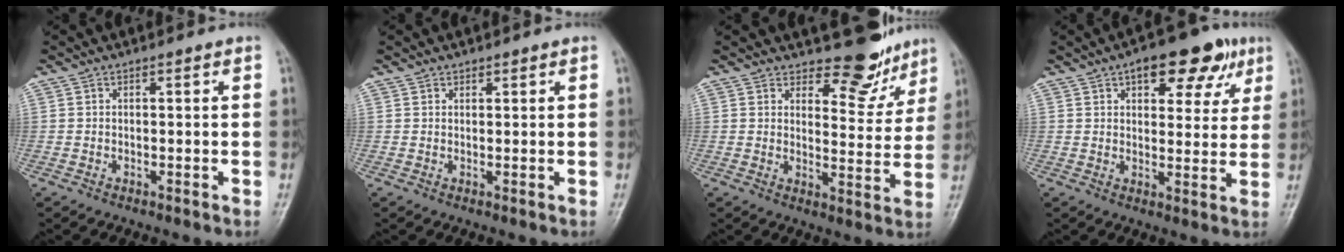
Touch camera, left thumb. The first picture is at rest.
{"total": 0.8, "force": [0.6, 0.5, 0.0], "torque": [0.009, -0.004, 0.007]}
{"total": 8.5, "force": [7.3, 3.8, 2.4], "torque": [0.001, -0.063, 0.098]}
{"total": 12.6, "force": [6.7, 6.2, 8.7], "torque": [-0.069, -0.010, 0.084]}